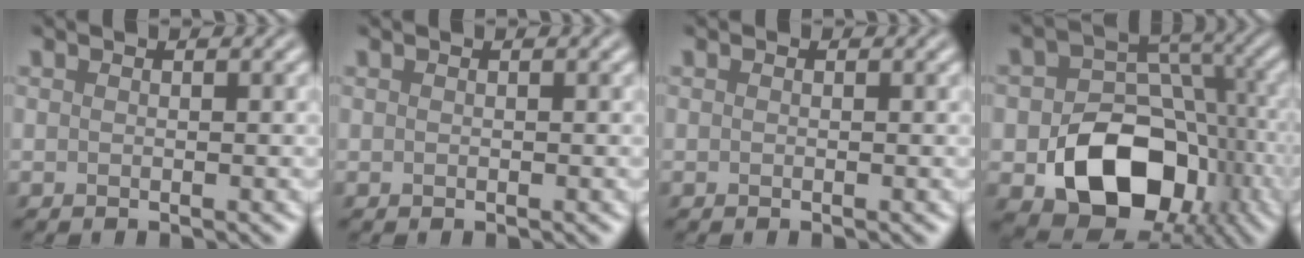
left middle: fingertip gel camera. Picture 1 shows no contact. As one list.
[{"total": 0.0}, {"total": 0.0}, {"total": 11.8, "force": [-4.0, 8.4, 7.3], "torque": [-0.113, -0.011, -0.060]}]